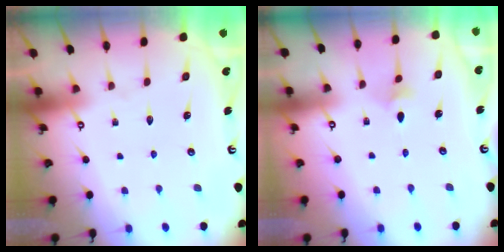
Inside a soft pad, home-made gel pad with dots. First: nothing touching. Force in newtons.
{"total": 2.3, "press": 2.3, "slide": 0.5}